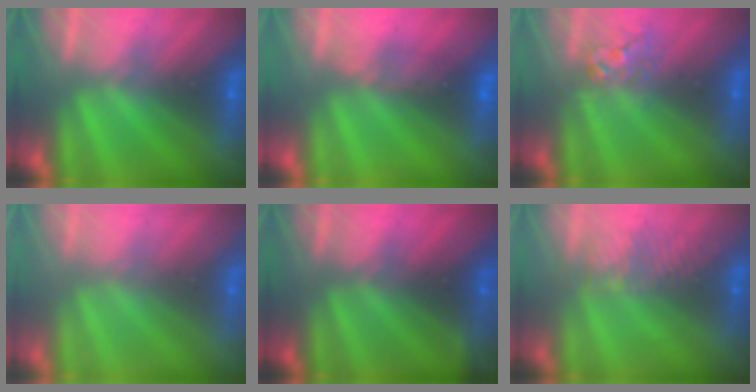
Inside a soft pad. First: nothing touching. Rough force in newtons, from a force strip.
{"total": 3.0}
{"total": 2.6}
{"total": 2.9}
{"total": 2.4}
{"total": 8.7}